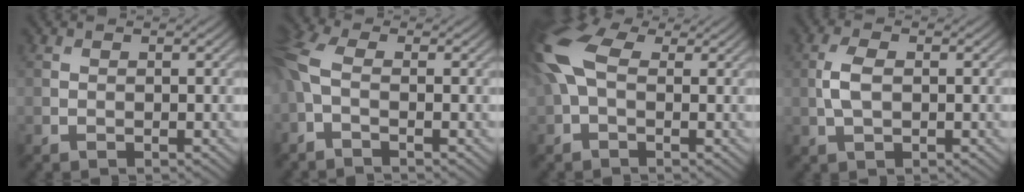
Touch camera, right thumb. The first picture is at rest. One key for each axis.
{"total": 5.8, "fx": -0.9, "fy": 2.6, "fz": 5.1, "tx": -0.141, "ty": 0.005, "tz": -0.030}
{"total": 10.2, "fx": 1.8, "fy": 5.9, "fz": 8.1, "tx": -0.220, "ty": 0.020, "tz": 0.021}
{"total": 3.4, "fx": 0.1, "fy": 1.7, "fz": 2.9, "tx": -0.073, "ty": 0.004, "tz": -0.001}